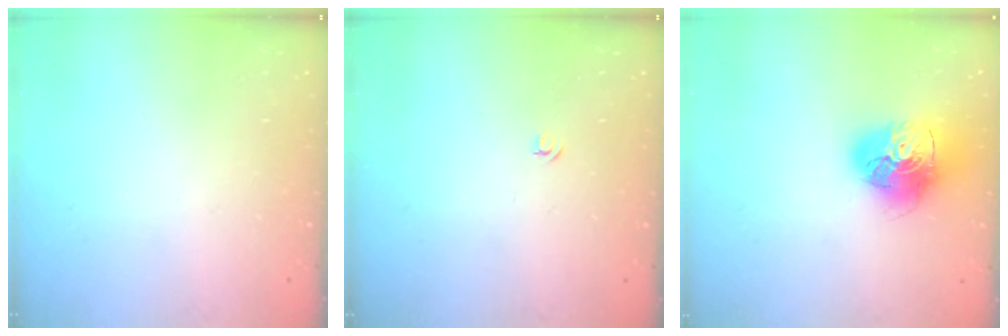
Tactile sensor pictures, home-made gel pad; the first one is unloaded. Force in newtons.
{"total": 3.2, "press": 3.2, "slide": 0.4}
{"total": 17.5, "press": 17.4, "slide": 1.9}